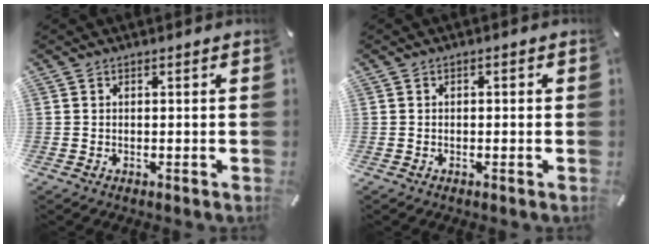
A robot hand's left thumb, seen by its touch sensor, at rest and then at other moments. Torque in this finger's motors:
{"motor_torque": [-0.08, -0.37, 0.00, 0.12, 0.00]}